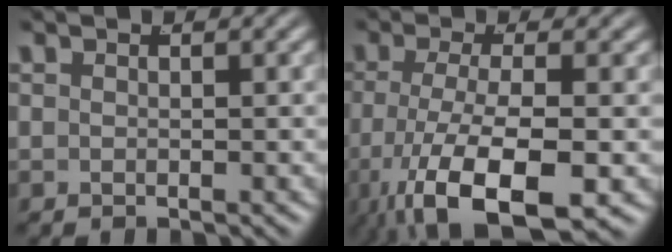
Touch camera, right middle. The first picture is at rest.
{"total": 9.0, "force": [-4.2, 3.9, 7.0], "torque": [-0.144, -0.037, -0.039]}